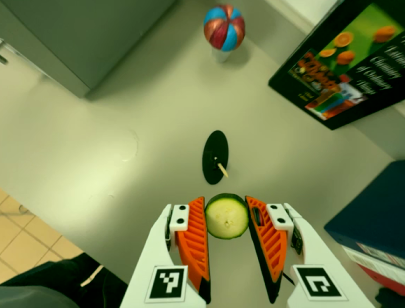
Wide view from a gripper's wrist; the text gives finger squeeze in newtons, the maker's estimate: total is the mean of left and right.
{"total": 8.7, "left": 8.8, "right": 8.6}